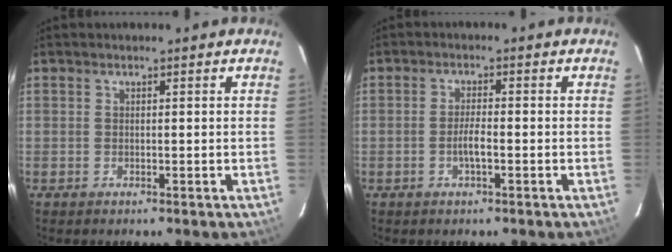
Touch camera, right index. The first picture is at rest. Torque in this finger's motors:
{"motor_torque": [0.69, -0.30, 0.27, 0.07]}